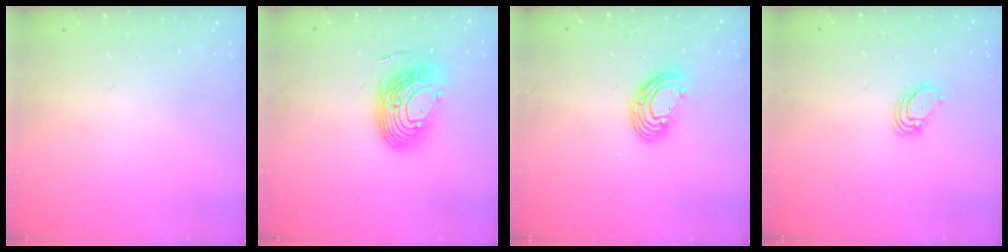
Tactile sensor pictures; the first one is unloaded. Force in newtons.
{"total": 12.7, "press": 12.3, "slide": 2.9}
{"total": 9.8, "press": 9.8, "slide": 0.6}
{"total": 3.5, "press": 3.5, "slide": 0.3}